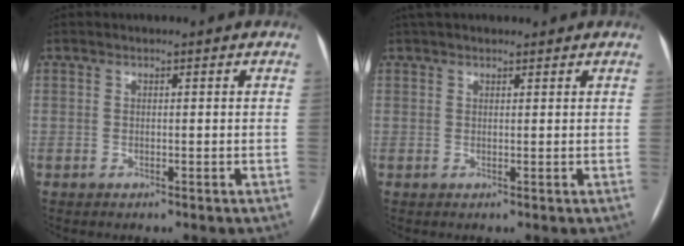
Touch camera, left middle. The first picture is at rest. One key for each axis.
{"total": 5.2, "fx": 4.5, "fy": 1.6, "fz": 2.2, "tx": -0.030, "ty": 0.041, "tz": 0.070}